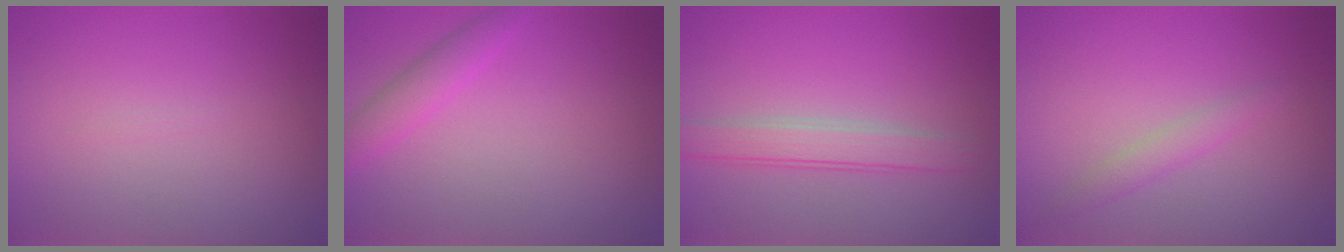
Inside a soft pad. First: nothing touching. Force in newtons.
{"total": 2.2, "press": 2.2, "slide": 0.1}
{"total": 2.7, "press": 2.7, "slide": 0.0}
{"total": 1.4, "press": 1.4, "slide": 0.1}